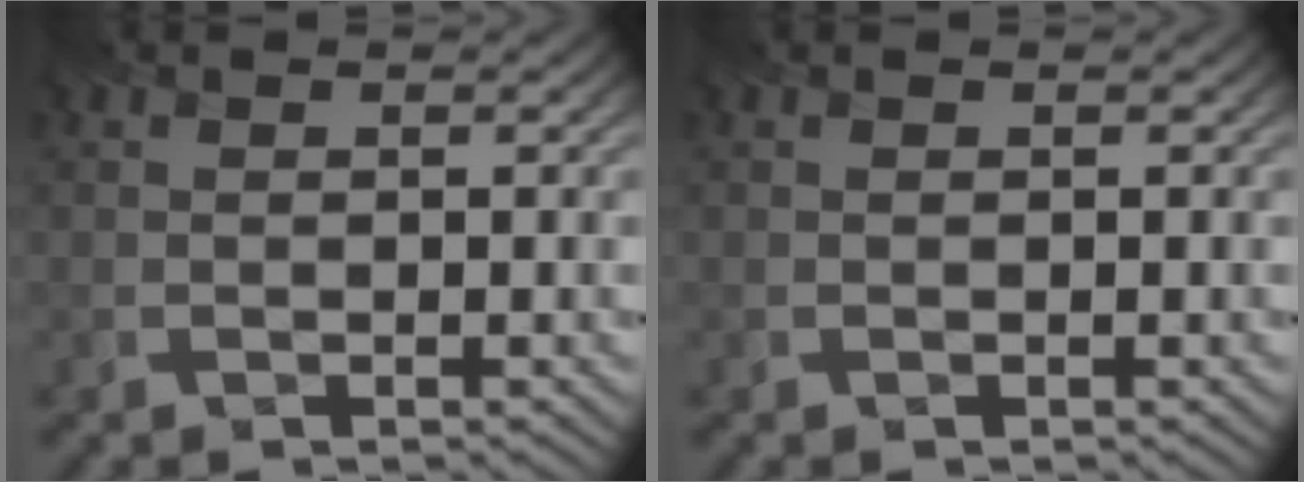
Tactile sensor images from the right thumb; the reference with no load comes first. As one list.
[{"total": 0.0}]